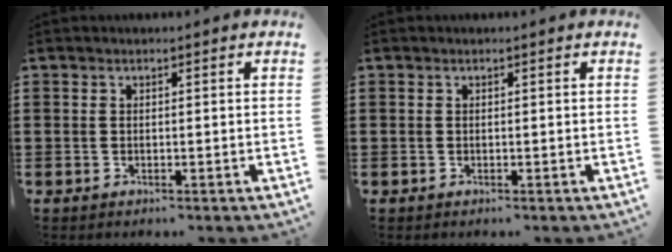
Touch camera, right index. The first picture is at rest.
{"total": 0.0}